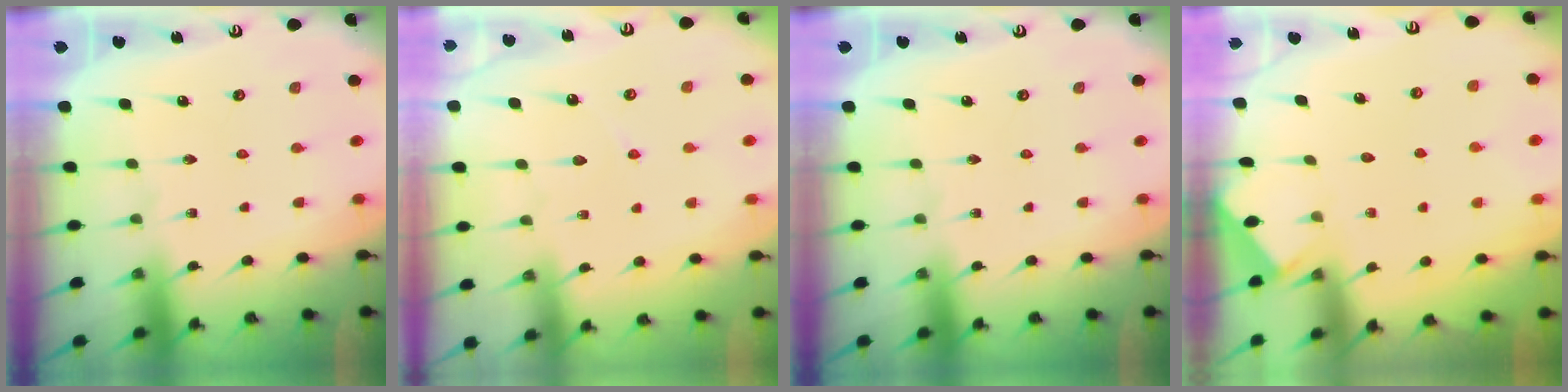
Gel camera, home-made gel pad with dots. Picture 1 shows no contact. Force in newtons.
{"total": 3.9, "press": 3.8, "slide": 0.5}
{"total": 0.0}
{"total": 1.9, "press": 1.9, "slide": 0.3}